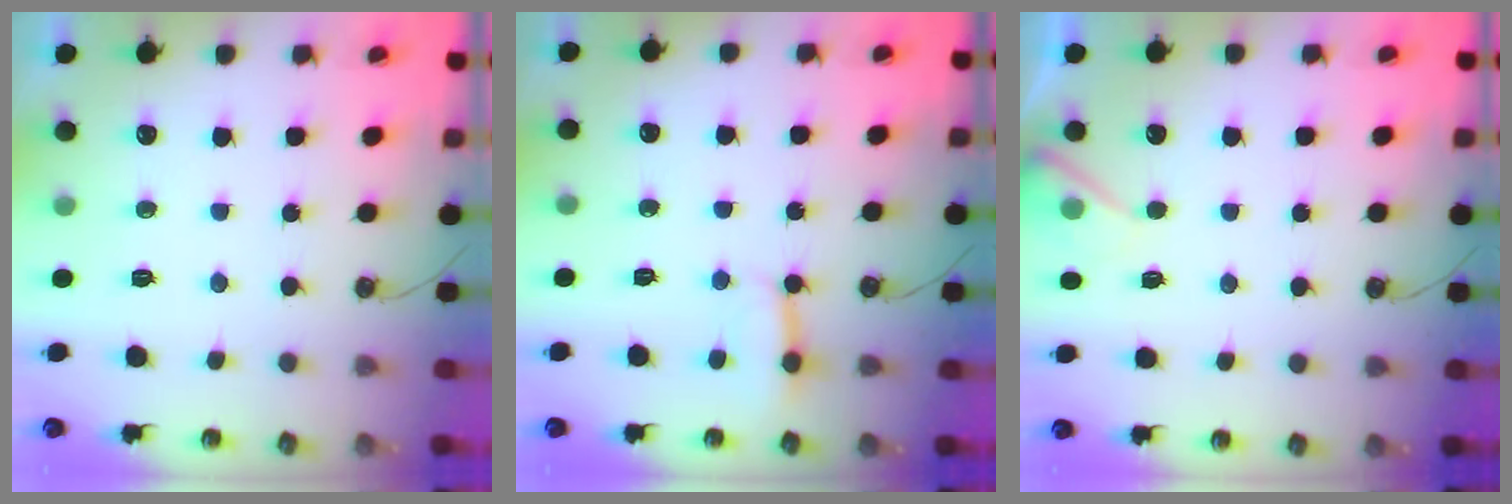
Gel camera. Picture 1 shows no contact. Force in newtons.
{"total": 3.1, "press": 3.1, "slide": 0.5}
{"total": 6.3, "press": 6.3, "slide": 0.6}